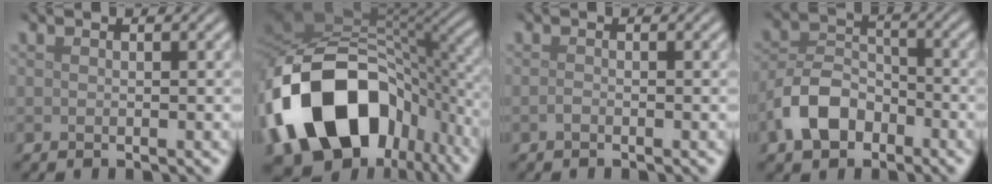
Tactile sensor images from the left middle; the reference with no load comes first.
{"total": 17.5, "force": [-6.5, 12.4, 10.5], "torque": [-0.203, -0.018, -0.105]}
{"total": 0.5, "force": [-0.3, 0.2, 0.3], "torque": [-0.007, -0.001, -0.007]}
{"total": 5.7, "force": [-2.9, 3.8, 3.0], "torque": [-0.057, 0.003, -0.062]}